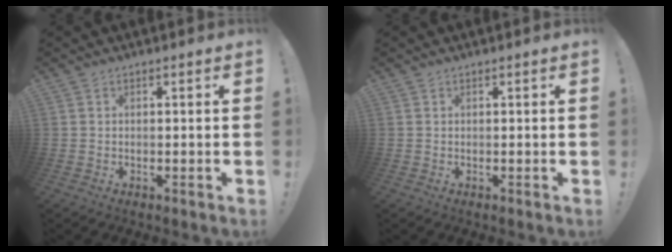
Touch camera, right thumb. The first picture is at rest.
{"total": 0.0}